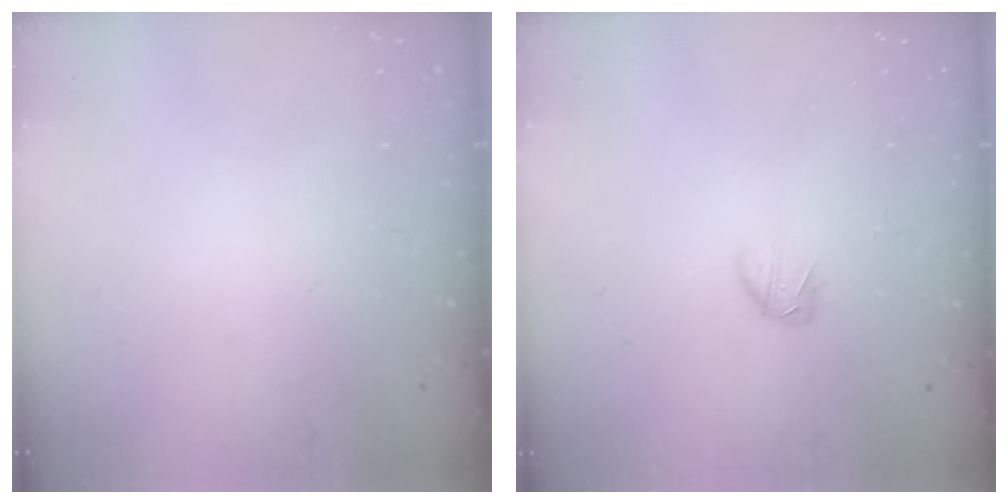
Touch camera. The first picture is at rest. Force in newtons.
{"total": 3.1, "press": 3.0, "slide": 0.7}